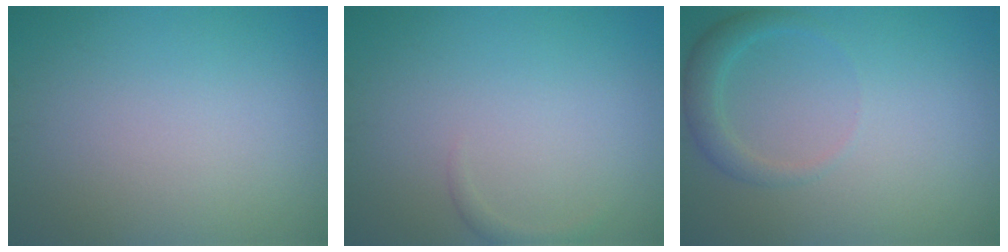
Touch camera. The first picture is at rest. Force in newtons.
{"total": 0.7, "press": 0.7, "slide": 0.0}
{"total": 2.1, "press": 2.1, "slide": 0.2}